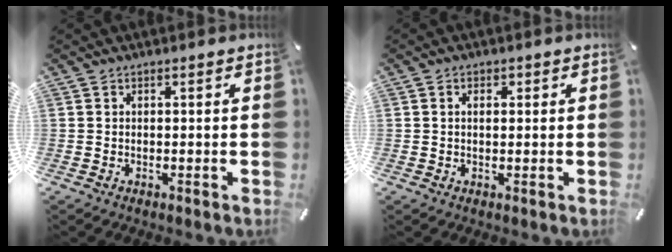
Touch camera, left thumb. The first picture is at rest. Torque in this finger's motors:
{"motor_torque": [-0.10, -0.13, -0.16, 0.06, -0.12]}